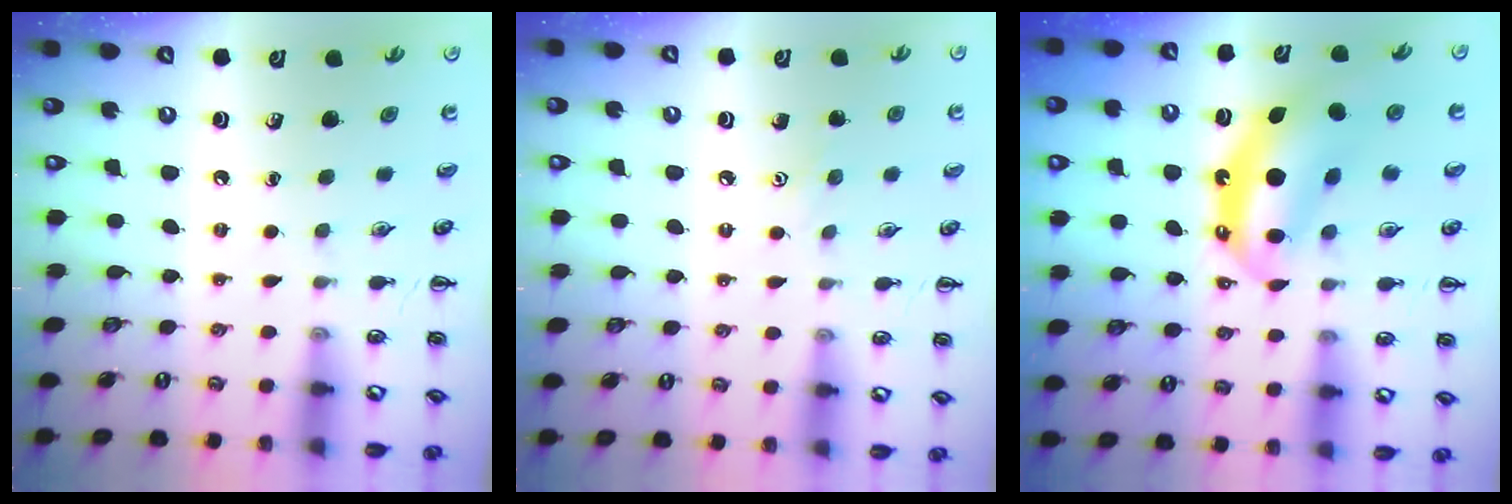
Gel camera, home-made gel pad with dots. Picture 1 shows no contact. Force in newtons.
{"total": 3.9, "press": 3.8, "slide": 0.9}
{"total": 9.4, "press": 9.2, "slide": 1.8}